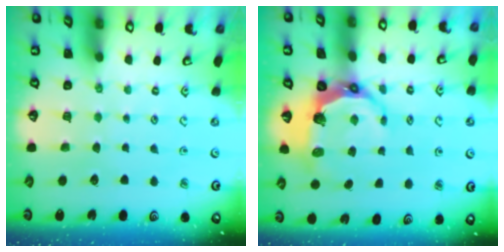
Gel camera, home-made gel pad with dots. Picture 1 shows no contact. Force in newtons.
{"total": 9.2, "press": 7.5, "slide": 5.2}